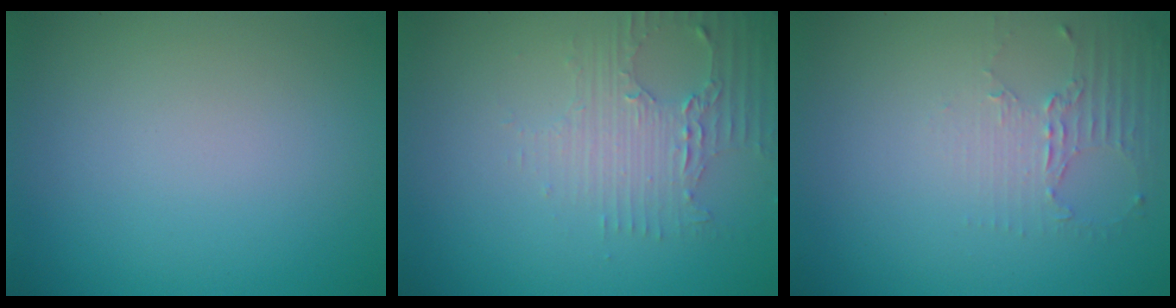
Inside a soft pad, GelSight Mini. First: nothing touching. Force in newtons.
{"total": 3.0, "press": 2.5, "slide": 1.7}
{"total": 2.0, "press": 1.5, "slide": 1.4}